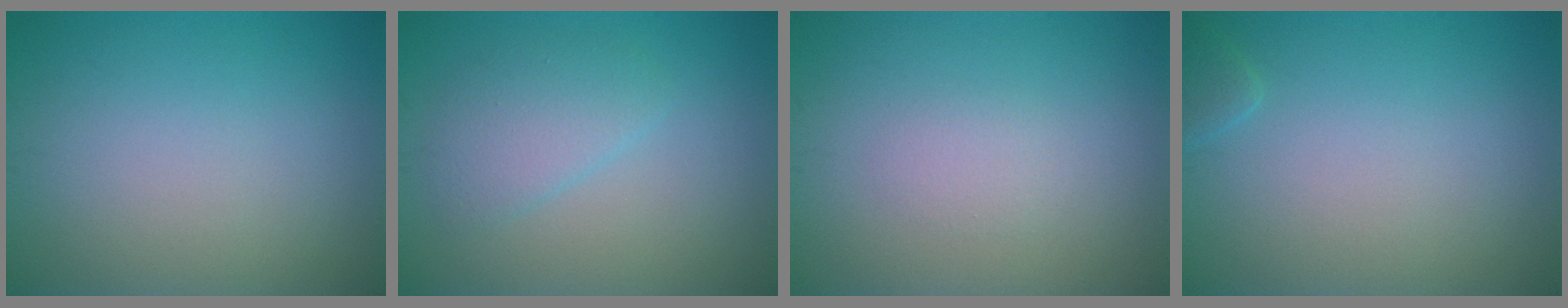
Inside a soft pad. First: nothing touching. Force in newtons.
{"total": 2.8, "press": 2.7, "slide": 0.2}
{"total": 1.1, "press": 1.1, "slide": 0.1}
{"total": 0.9, "press": 0.9, "slide": 0.1}